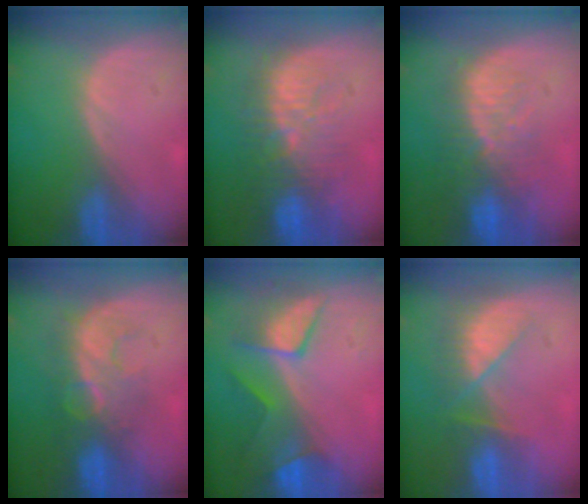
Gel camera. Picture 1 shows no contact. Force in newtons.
{"total": 9.3, "press": 9.1, "slide": 2.1}
{"total": 10.0, "press": 8.5, "slide": 5.3}
{"total": 8.1, "press": 7.4, "slide": 3.2}
{"total": 7.5, "press": 7.0, "slide": 2.6}
{"total": 7.9, "press": 6.9, "slide": 3.9}